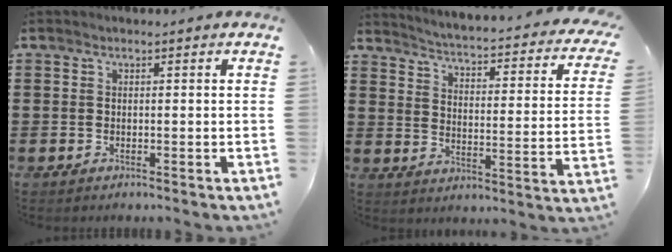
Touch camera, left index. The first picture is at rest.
{"total": 2.4, "force": [2.1, -0.3, 1.1], "torque": [-0.040, -0.031, 0.023]}